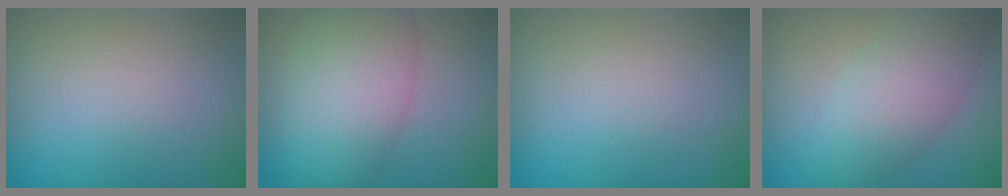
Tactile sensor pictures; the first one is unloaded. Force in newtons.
{"total": 7.4, "press": 7.4, "slide": 0.3}
{"total": 0.0}
{"total": 5.2, "press": 5.2, "slide": 0.5}